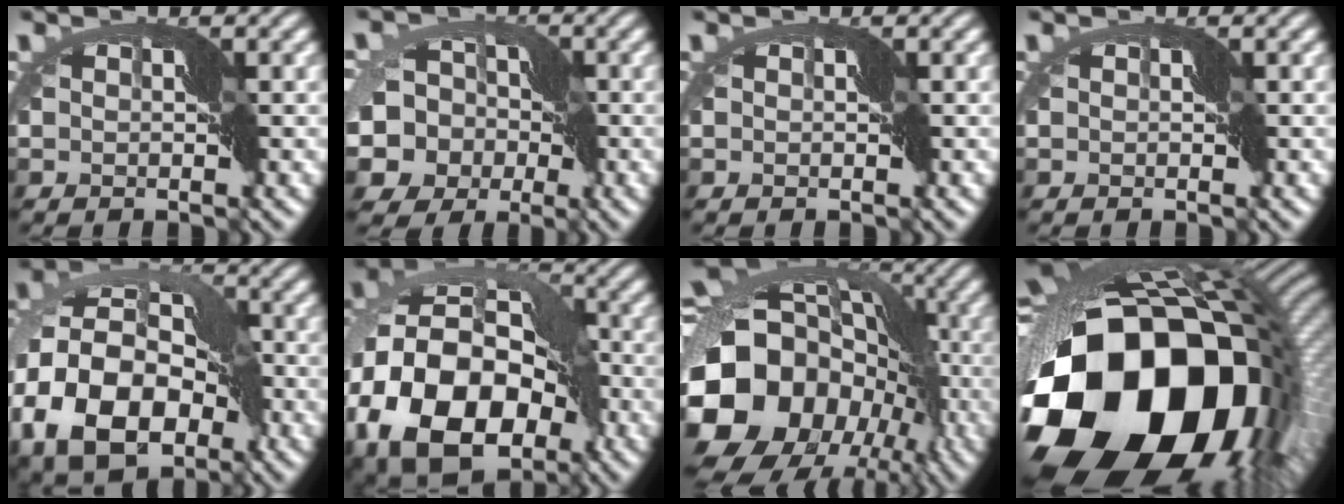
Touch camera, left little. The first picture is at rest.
{"total": 11.7, "force": [-2.8, 10.2, 5.0], "torque": [-0.093, -0.015, -0.075]}
{"total": 0.0}
{"total": 0.0}
{"total": 12.1, "force": [-4.5, 8.5, 7.4], "torque": [-0.163, -0.003, -0.093]}
{"total": 15.6, "force": [-5.4, 10.9, 9.7], "torque": [-0.203, -0.001, -0.108]}
{"total": 21.5, "force": [-6.0, 18.2, 9.7], "torque": [-0.198, -0.015, -0.148]}
{"total": 20.7, "force": [-6.1, 13.5, 14.5], "torque": [-0.316, -0.080, -0.078]}